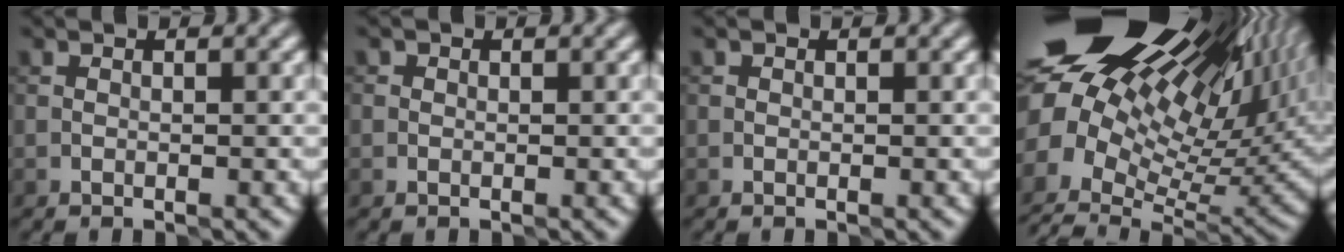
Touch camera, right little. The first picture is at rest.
{"total": 0.0}
{"total": 0.0}
{"total": 20.2, "force": [7.4, 11.5, 14.8], "torque": [-0.272, 0.022, 0.151]}